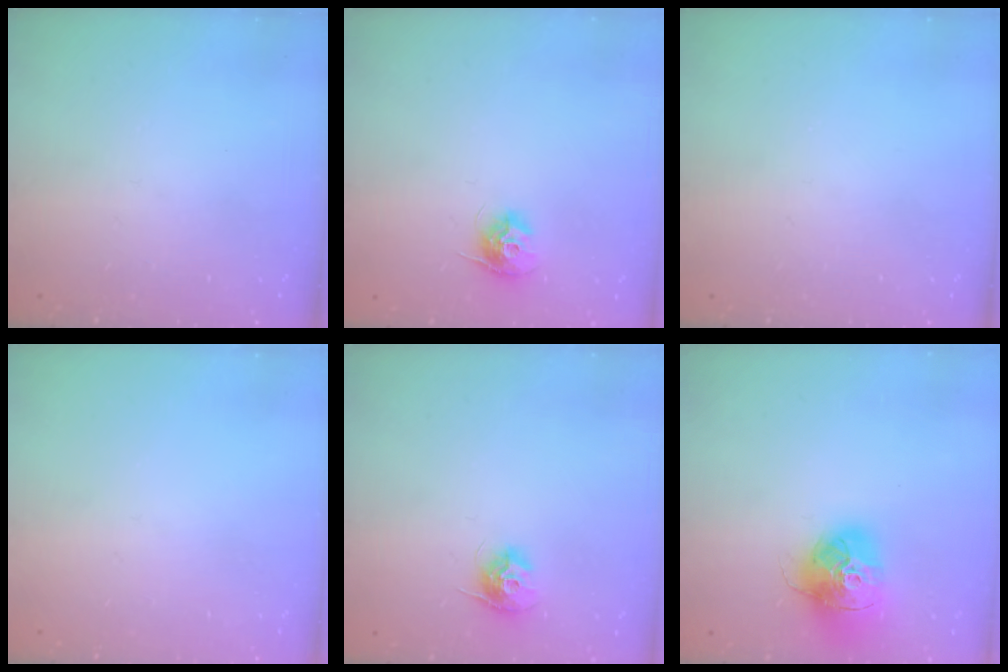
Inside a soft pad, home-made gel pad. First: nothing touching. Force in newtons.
{"total": 9.6, "press": 9.6, "slide": 0.4}
{"total": 0.0}
{"total": 0.0}
{"total": 9.6, "press": 9.6, "slide": 0.4}
{"total": 17.2, "press": 17.1, "slide": 2.0}